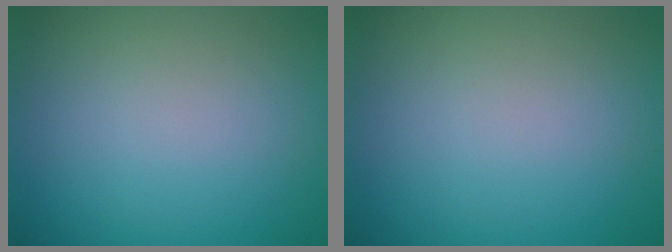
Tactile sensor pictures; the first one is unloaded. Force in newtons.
{"total": 0.0}